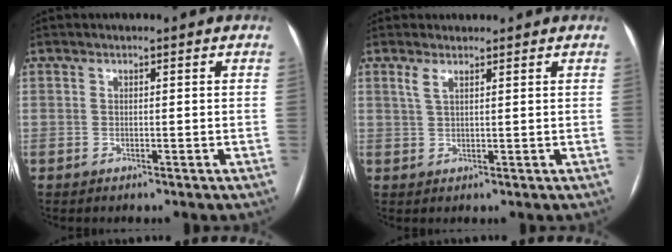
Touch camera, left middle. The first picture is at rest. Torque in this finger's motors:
{"motor_torque": [0.37, -0.40, 0.15, 0.03]}